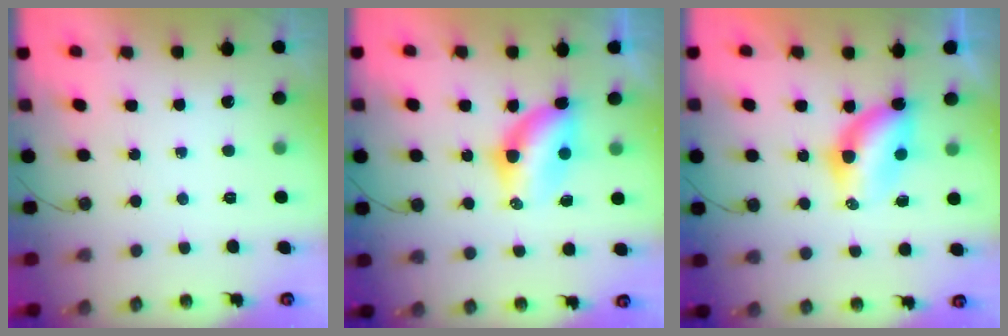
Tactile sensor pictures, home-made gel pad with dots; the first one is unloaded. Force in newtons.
{"total": 6.4, "press": 6.4, "slide": 0.4}
{"total": 6.3, "press": 6.2, "slide": 0.5}